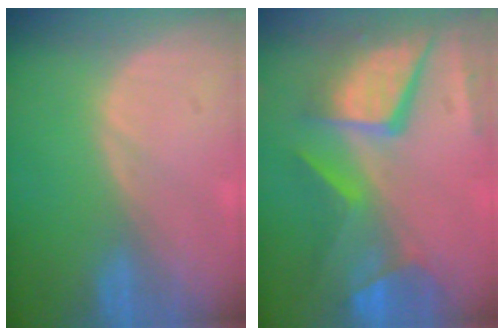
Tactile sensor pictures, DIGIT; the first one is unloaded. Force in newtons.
{"total": 12.1, "press": 9.9, "slide": 6.9}